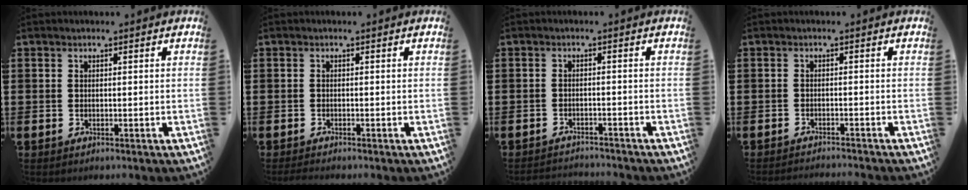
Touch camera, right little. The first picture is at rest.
{"total": 0.7, "force": [-0.6, 0.0, 0.3], "torque": [-0.004, -0.002, -0.013]}
{"total": 1.8, "force": [-1.7, 0.0, -0.2], "torque": [-0.002, 0.003, -0.038]}
{"total": 1.2, "force": [-1.2, -0.2, -0.1], "torque": [-0.001, 0.002, -0.025]}